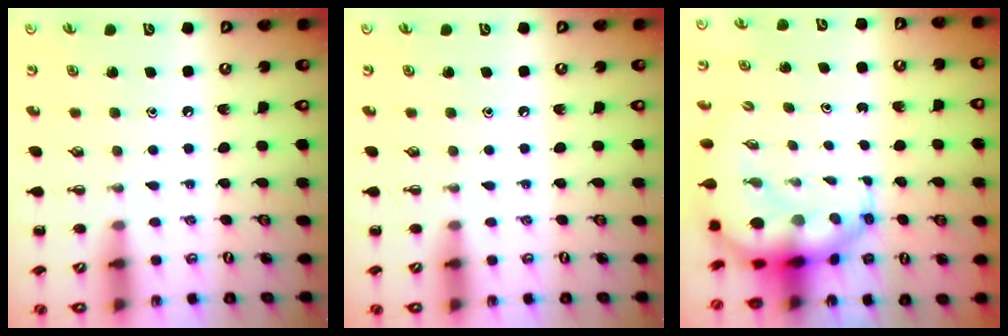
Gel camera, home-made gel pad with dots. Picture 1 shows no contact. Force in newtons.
{"total": 0.0}
{"total": 8.0, "press": 7.7, "slide": 2.3}